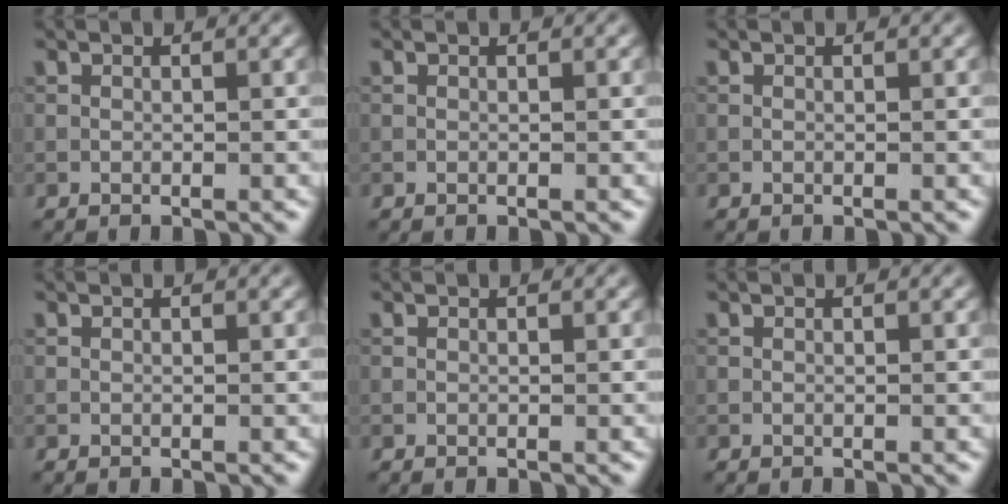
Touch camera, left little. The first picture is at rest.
{"total": 0.0}
{"total": 0.0}
{"total": 0.0}
{"total": 0.0}
{"total": 0.0}